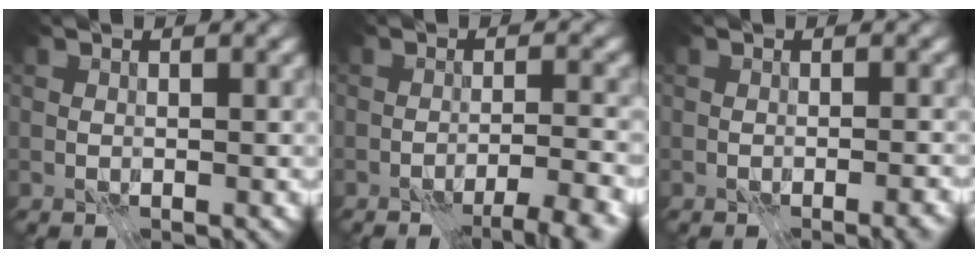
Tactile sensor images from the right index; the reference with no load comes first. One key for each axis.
{"total": 4.0, "fx": -3.2, "fy": 0.2, "fz": 2.5, "tx": -0.036, "ty": 0.001, "tz": -0.050}
{"total": 1.9, "fx": -1.1, "fy": 0.4, "fz": 1.4, "tx": -0.020, "ty": -0.003, "tz": -0.014}